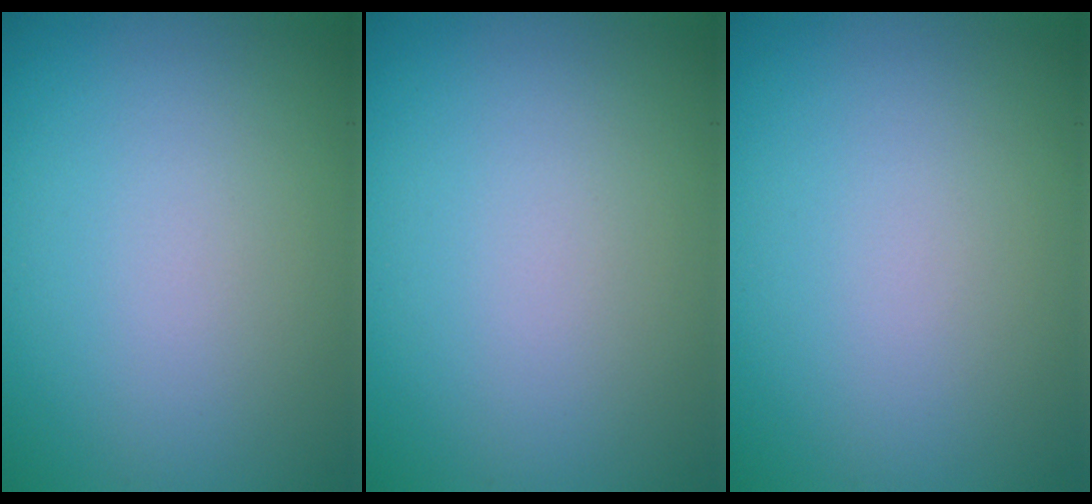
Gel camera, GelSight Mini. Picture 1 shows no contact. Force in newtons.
{"total": 0.0}
{"total": 0.0}